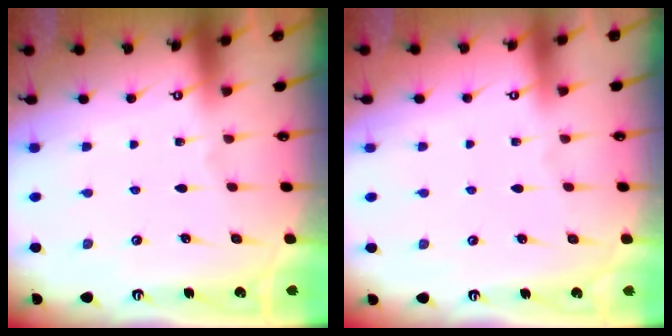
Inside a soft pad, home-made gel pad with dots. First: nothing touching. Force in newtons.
{"total": 0.0}